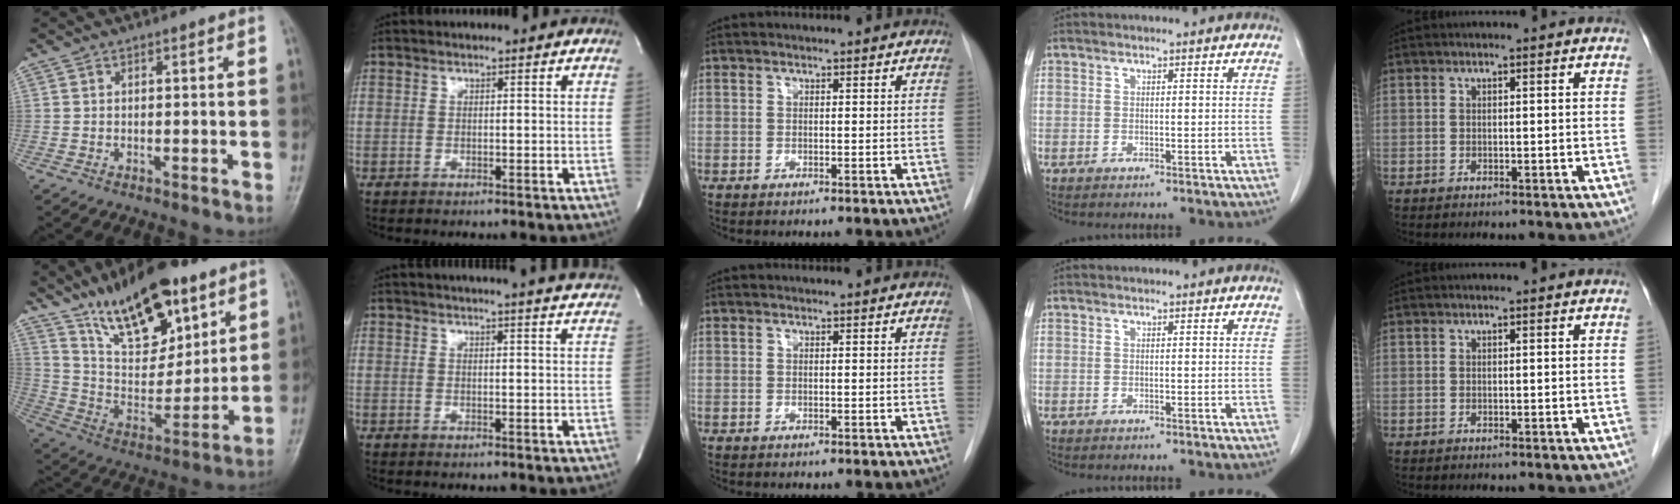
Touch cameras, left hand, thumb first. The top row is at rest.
{"thumb": {"total": 21.1, "force": [13.5, 8.9, 13.5], "torque": [-0.179, -0.066, 0.243]}, "index": {"total": 15.1, "force": [14.0, 0.0, 5.6], "torque": [-0.087, -0.010, 0.164]}}